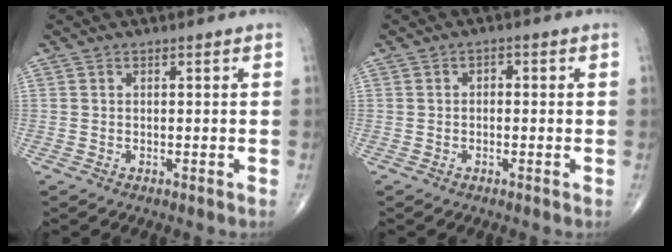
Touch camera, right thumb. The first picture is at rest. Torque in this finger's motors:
{"motor_torque": [-0.39, 0.12, -0.10, -0.14, 0.03]}